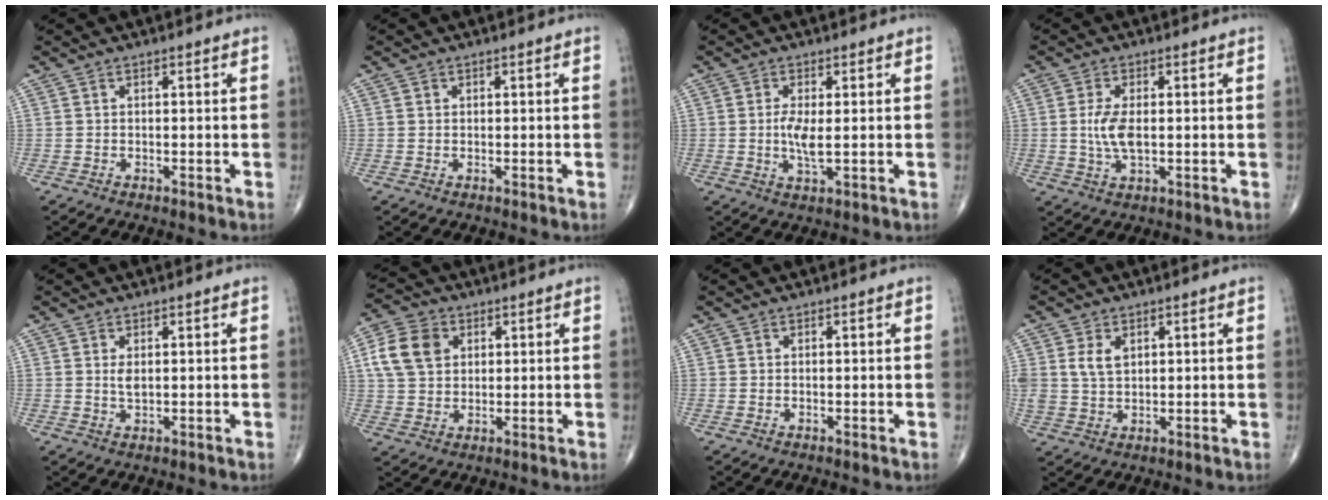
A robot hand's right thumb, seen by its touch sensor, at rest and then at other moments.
{"total": 0.6, "force": [0.2, 0.5, 0.1], "torque": [0.004, 0.001, 0.002]}
{"total": 4.5, "force": [0.1, 1.4, 4.2], "torque": [-0.093, -0.012, 0.000]}
{"total": 5.6, "force": [0.1, 2.5, 5.0], "torque": [-0.106, -0.005, 0.002]}
{"total": 1.9, "force": [0.4, 0.9, 1.6], "torque": [-0.027, -0.005, 0.011]}
{"total": 9.5, "force": [2.7, 7.3, 5.5], "torque": [-0.093, 0.002, 0.050]}
{"total": 0.0}
{"total": 4.7, "force": [1.6, 3.2, 3.1], "torque": [-0.052, -0.005, 0.036]}